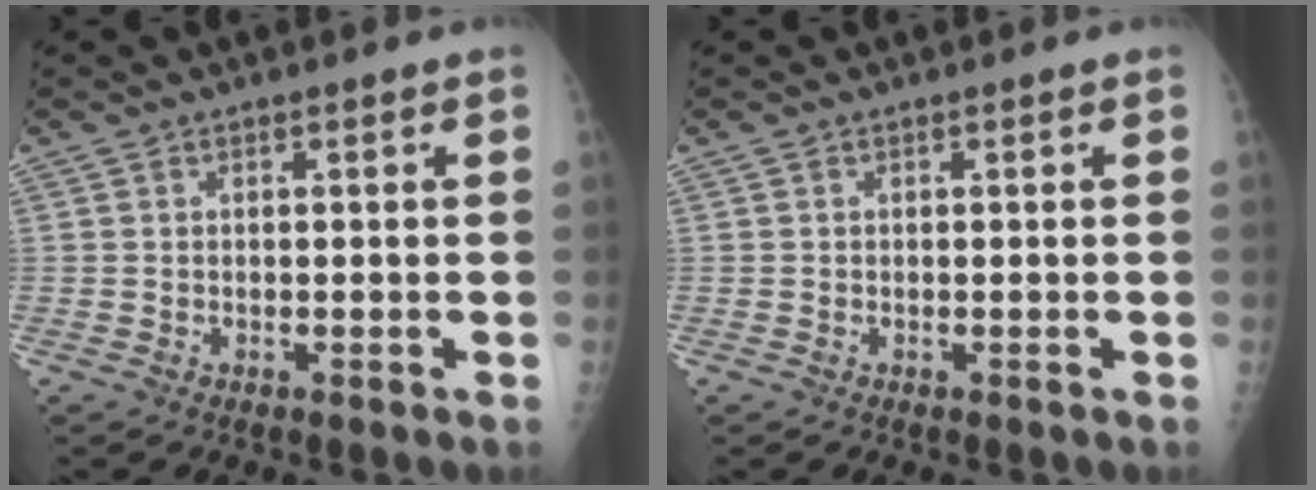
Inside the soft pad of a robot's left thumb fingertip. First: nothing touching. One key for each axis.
{"total": 0.0}